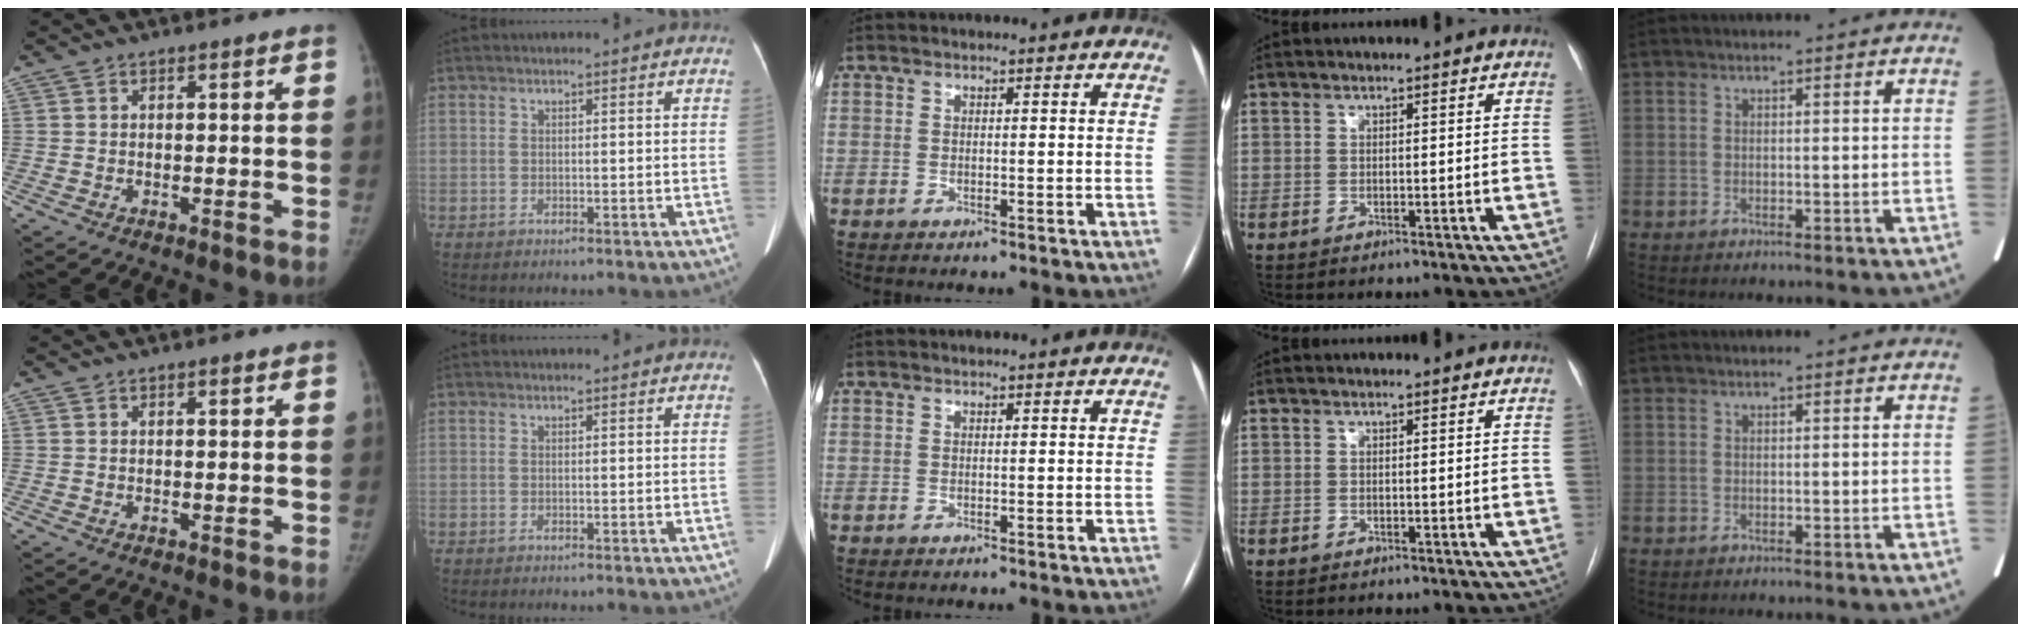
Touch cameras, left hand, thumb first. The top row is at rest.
{"thumb": {"total": 0.8, "force": [0.5, 0.3, 0.5], "torque": [-0.004, -0.001, 0.008]}}